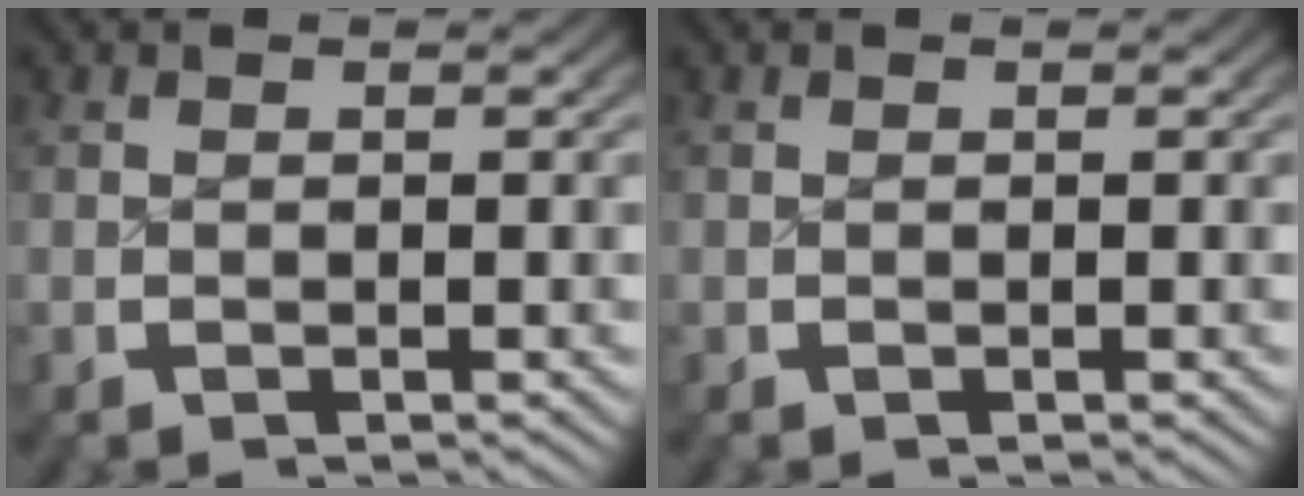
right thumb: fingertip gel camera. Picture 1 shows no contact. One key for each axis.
{"total": 0.0}